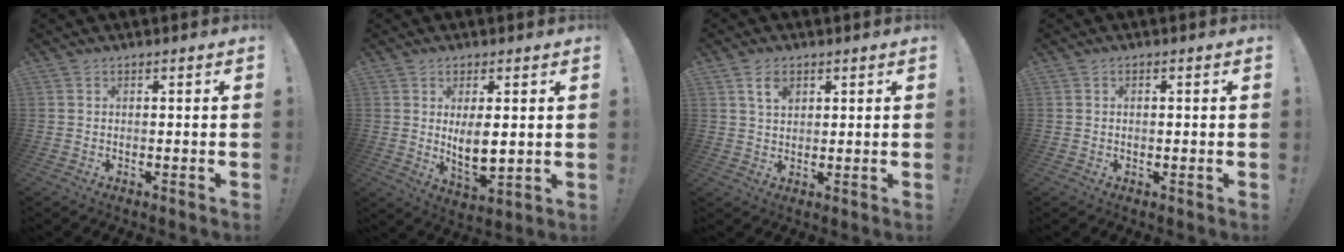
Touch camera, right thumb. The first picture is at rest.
{"total": 8.5, "force": [1.7, 3.7, 7.4], "torque": [-0.116, -0.023, 0.029]}
{"total": 4.9, "force": [2.4, 3.0, 3.0], "torque": [-0.045, -0.006, 0.042]}
{"total": 0.7, "force": [0.0, 0.4, 0.5], "torque": [-0.012, 0.002, -0.001]}